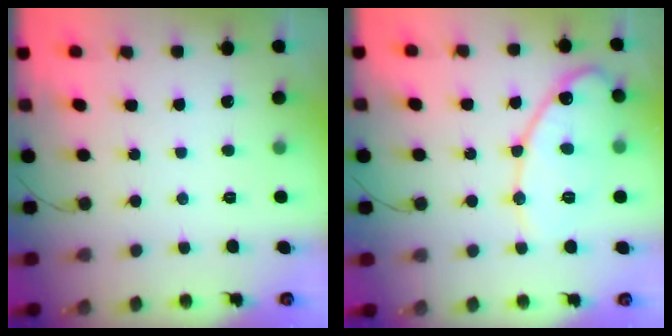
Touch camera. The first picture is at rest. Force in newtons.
{"total": 14.5, "press": 14.4, "slide": 1.3}